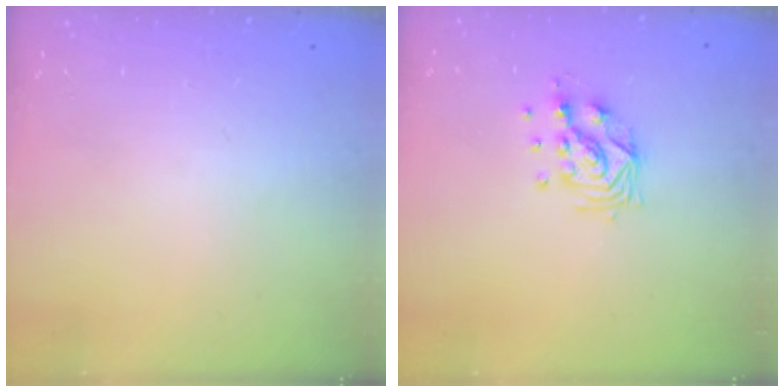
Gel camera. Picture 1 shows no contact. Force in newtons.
{"total": 10.0, "press": 9.9, "slide": 1.2}